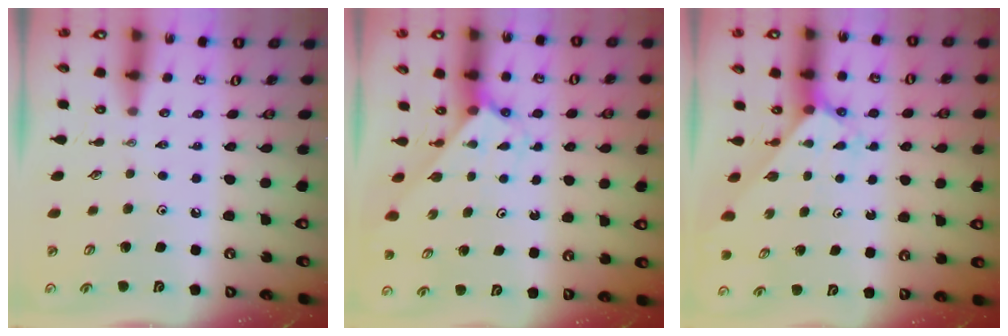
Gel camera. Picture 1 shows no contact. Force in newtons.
{"total": 2.2, "press": 2.2, "slide": 0.1}
{"total": 2.5, "press": 2.5, "slide": 0.3}